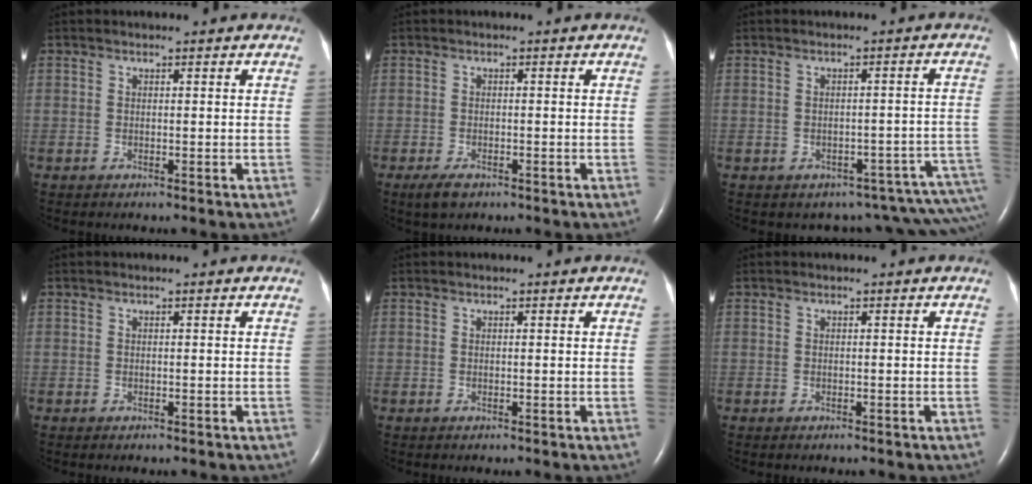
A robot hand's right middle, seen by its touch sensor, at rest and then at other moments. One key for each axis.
{"total": 2.5, "fx": -1.6, "fy": 1.1, "fz": 1.7, "tx": -0.043, "ty": -0.006, "tz": -0.024}
{"total": 12.0, "fx": -8.2, "fy": 6.2, "fz": 6.1, "tx": -0.035, "ty": 0.046, "tz": -0.080}
{"total": 0.0}
{"total": 0.0}
{"total": 0.5, "fx": -0.4, "fy": 0.2, "fz": 0.3, "tx": -0.008, "ty": 0.000, "tz": -0.004}